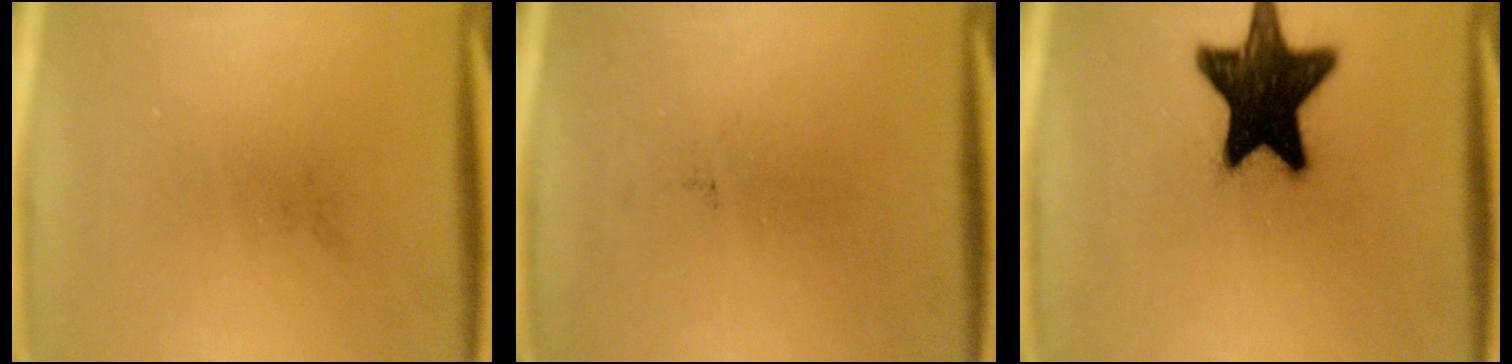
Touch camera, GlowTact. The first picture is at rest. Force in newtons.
{"total": 0.0}
{"total": 18.9}